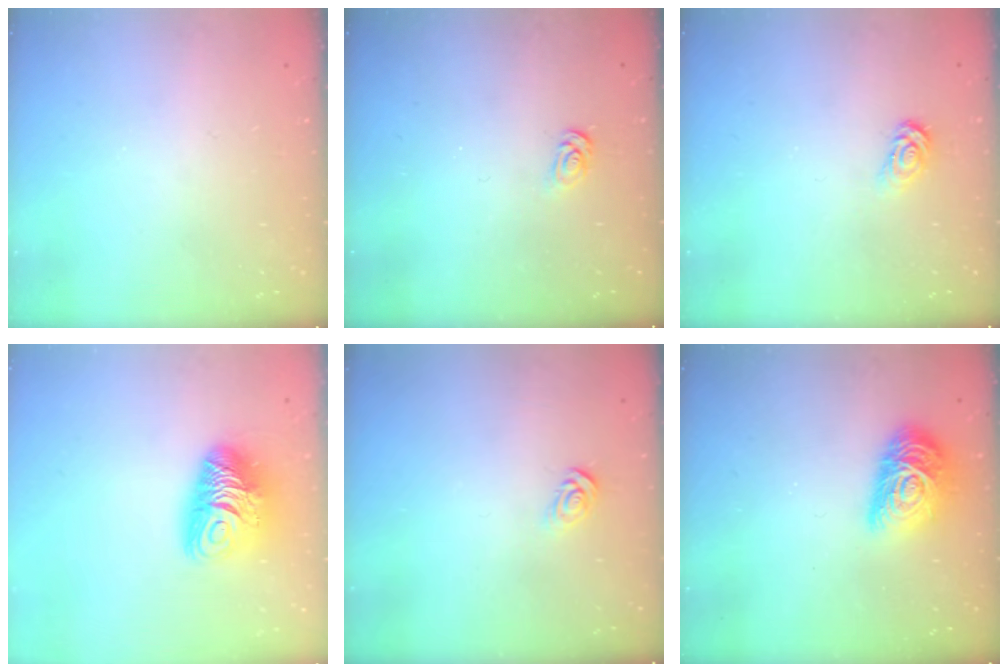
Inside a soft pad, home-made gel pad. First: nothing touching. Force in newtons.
{"total": 2.6, "press": 2.6, "slide": 0.3}
{"total": 3.1, "press": 3.1, "slide": 0.3}
{"total": 13.1, "press": 13.0, "slide": 1.4}
{"total": 3.7, "press": 3.7, "slide": 0.3}
{"total": 14.9, "press": 14.9, "slide": 0.7}